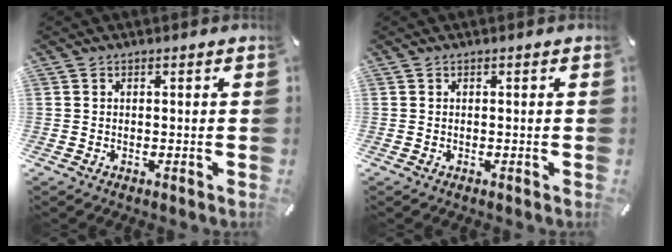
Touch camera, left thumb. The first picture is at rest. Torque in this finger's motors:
{"motor_torque": [-0.11, -0.11, 0.02, 0.02, 0.00]}